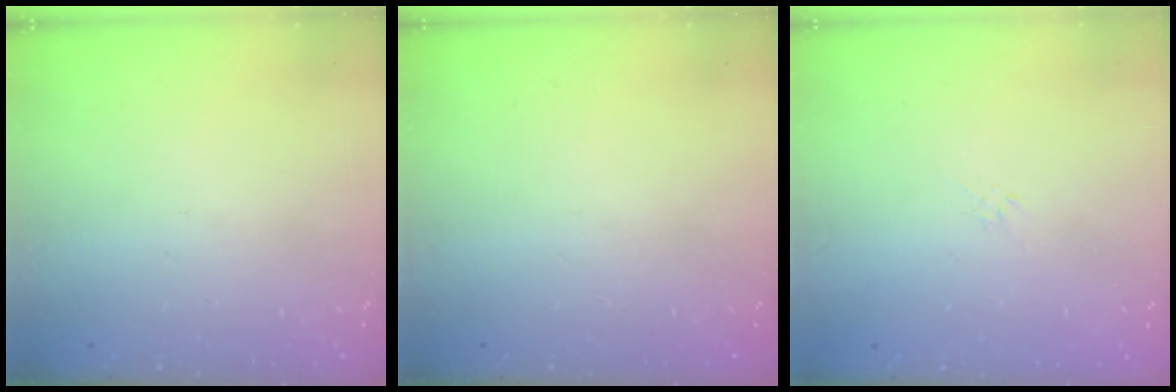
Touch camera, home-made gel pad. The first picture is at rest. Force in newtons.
{"total": 0.0}
{"total": 0.7, "press": 0.5, "slide": 0.4}